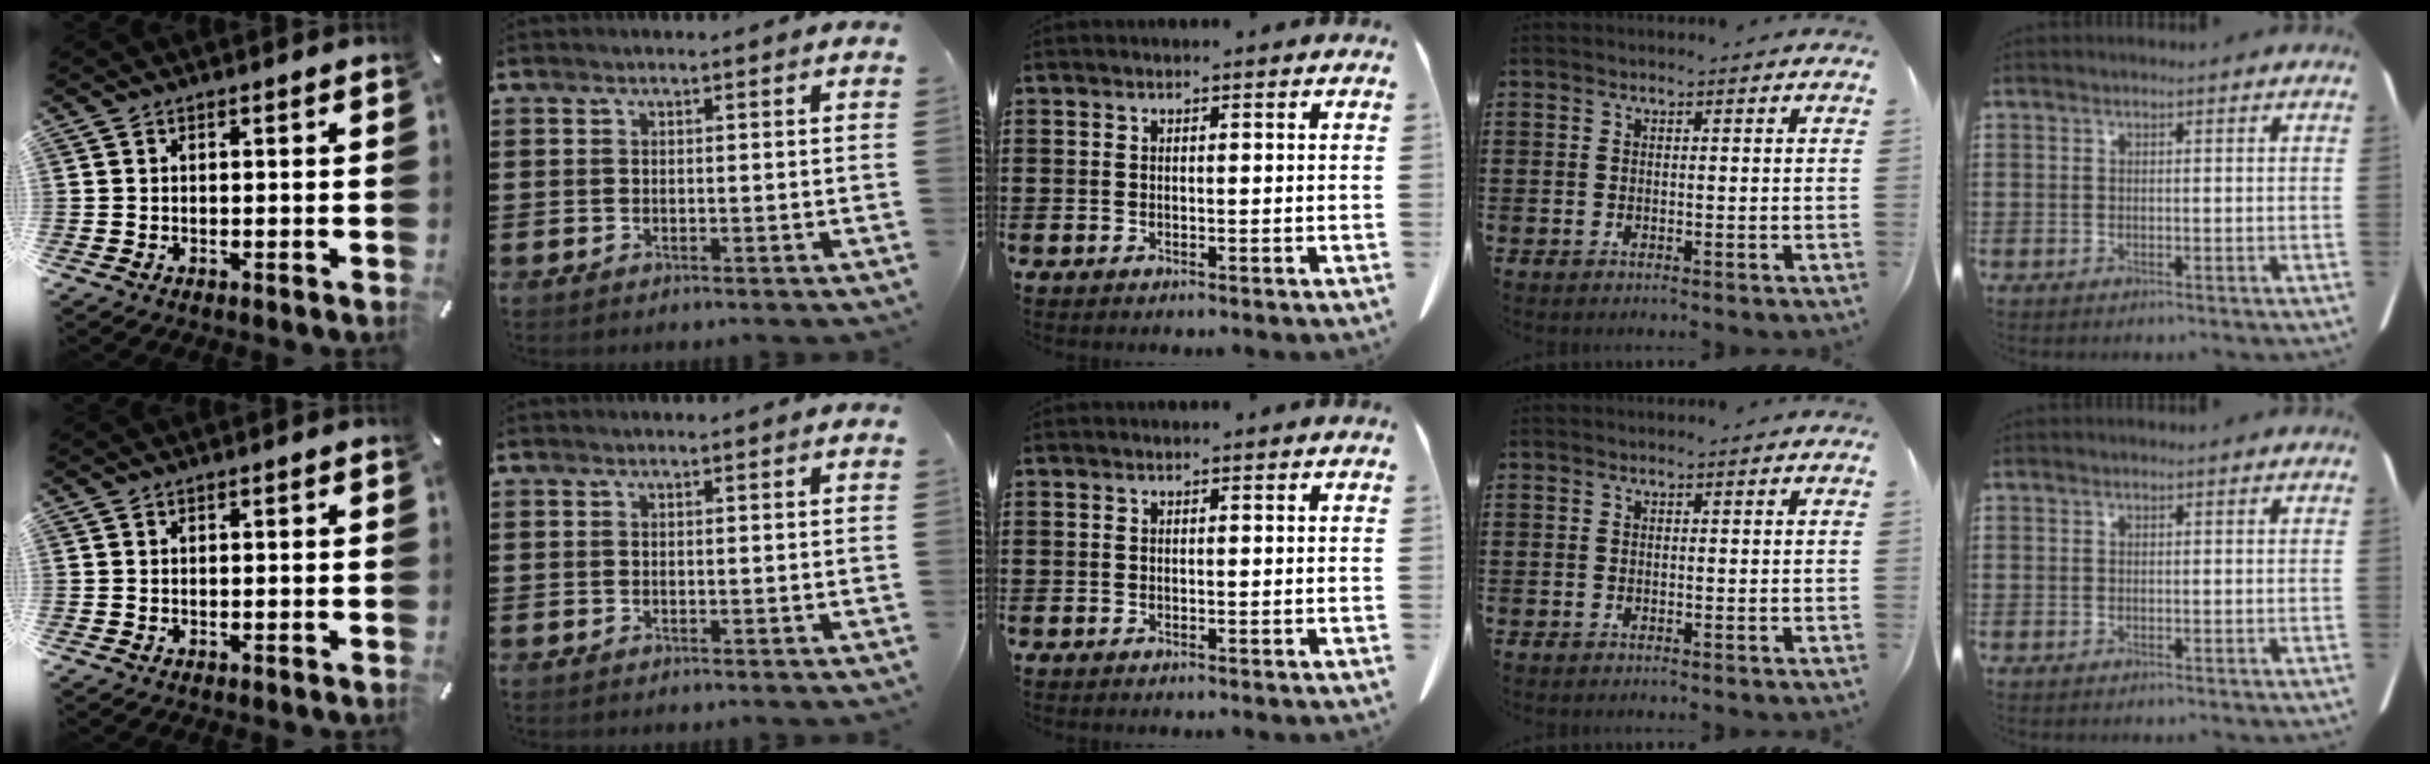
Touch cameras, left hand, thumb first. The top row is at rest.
{}